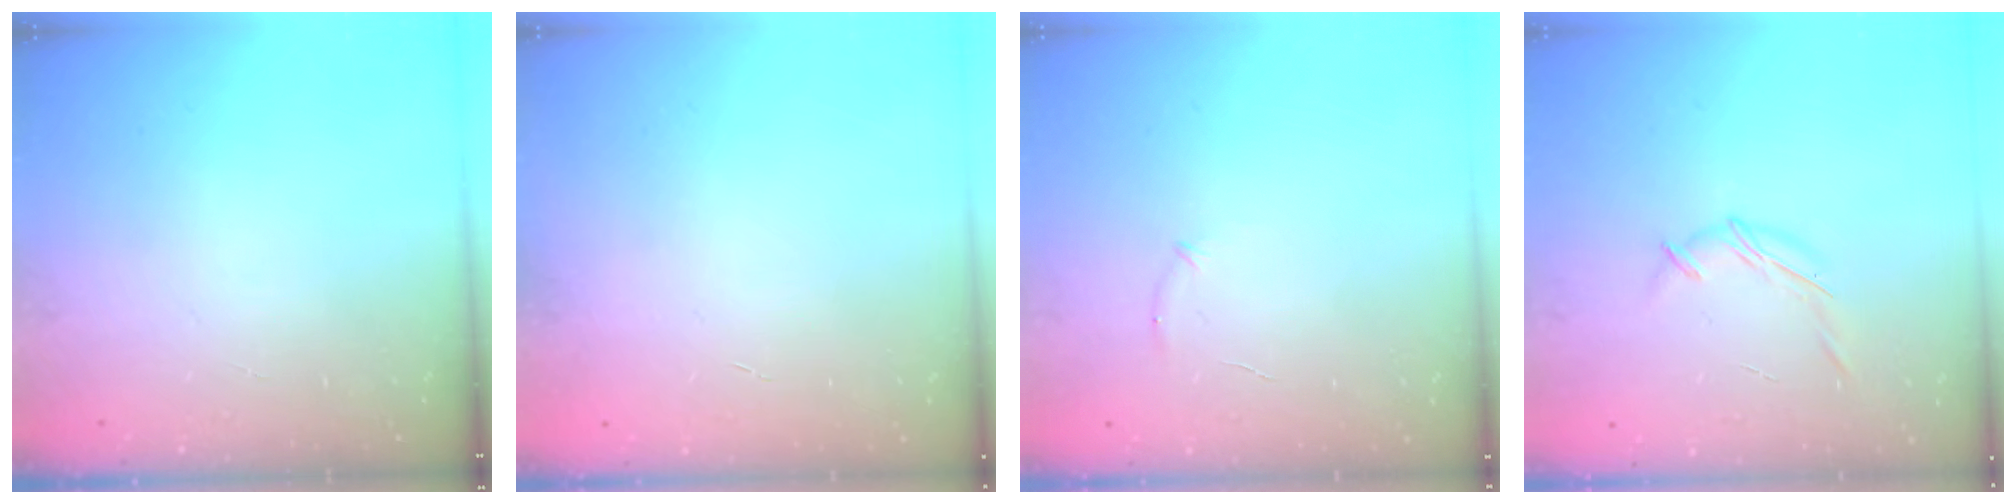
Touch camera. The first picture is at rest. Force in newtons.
{"total": 0.0}
{"total": 4.7, "press": 4.5, "slide": 1.3}
{"total": 6.8, "press": 6.7, "slide": 0.9}